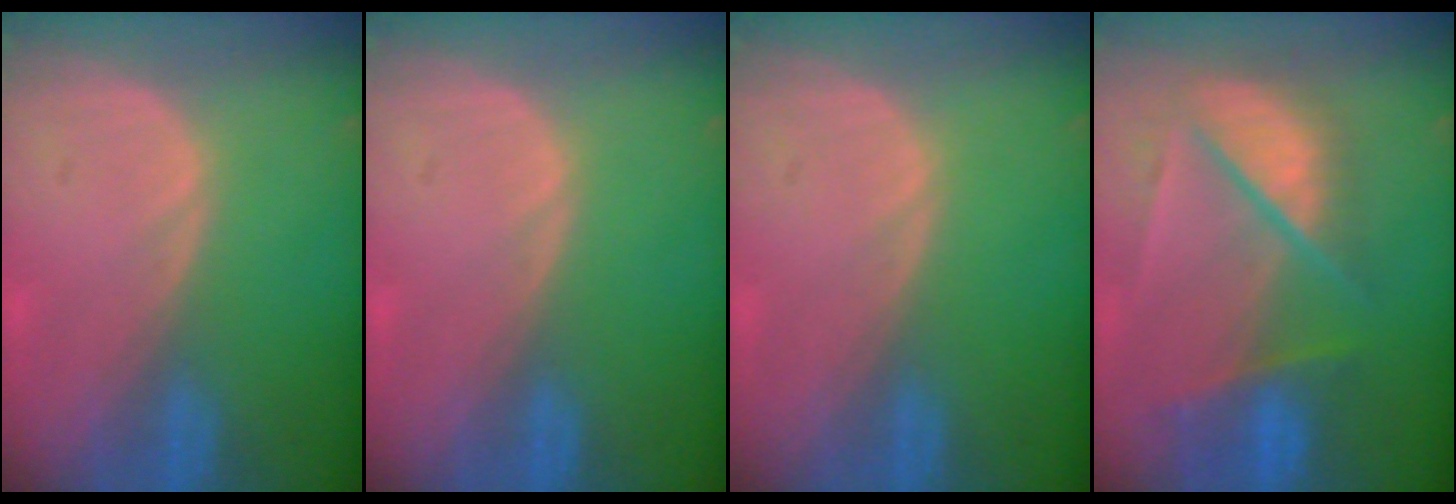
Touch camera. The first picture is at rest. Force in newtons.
{"total": 0.0}
{"total": 0.0}
{"total": 9.3, "press": 8.1, "slide": 4.5}